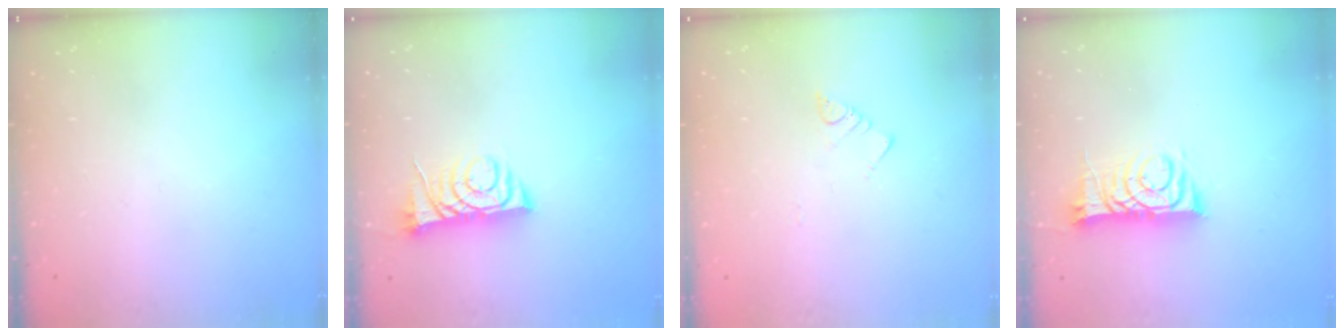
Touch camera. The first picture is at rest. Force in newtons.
{"total": 7.2, "press": 7.1, "slide": 0.7}
{"total": 3.2, "press": 3.2, "slide": 0.0}
{"total": 10.3, "press": 10.3, "slide": 0.6}